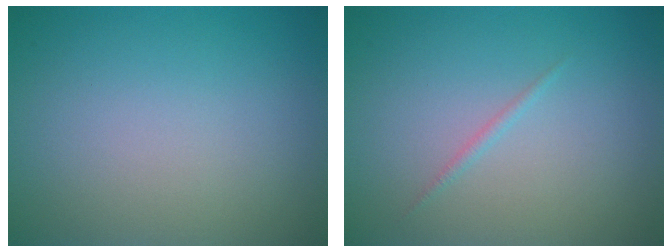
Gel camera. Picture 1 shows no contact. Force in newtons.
{"total": 0.6, "press": 0.6, "slide": 0.0}